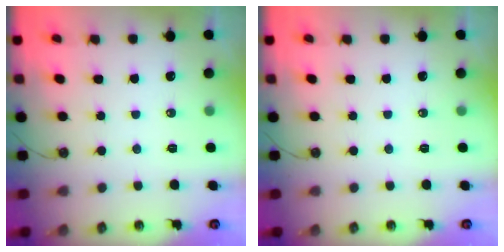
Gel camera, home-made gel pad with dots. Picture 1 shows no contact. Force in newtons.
{"total": 0.0}